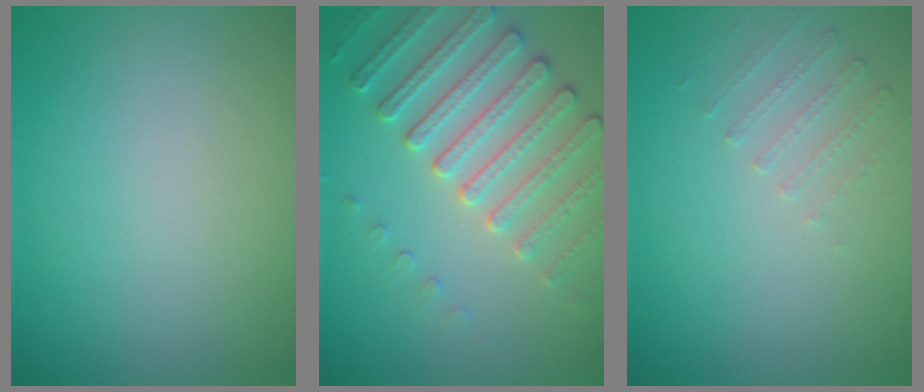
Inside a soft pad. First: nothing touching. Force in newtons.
{"total": 4.5, "press": 4.4, "slide": 0.8}
{"total": 1.1, "press": 0.7, "slide": 0.8}